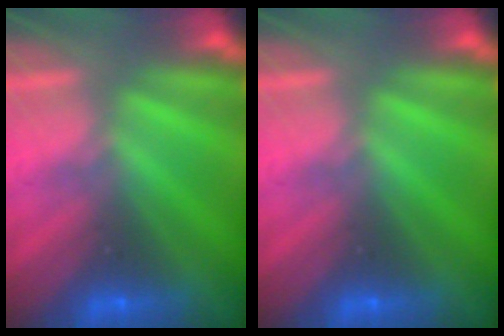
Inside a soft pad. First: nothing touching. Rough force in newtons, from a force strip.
{"total": 0.0}